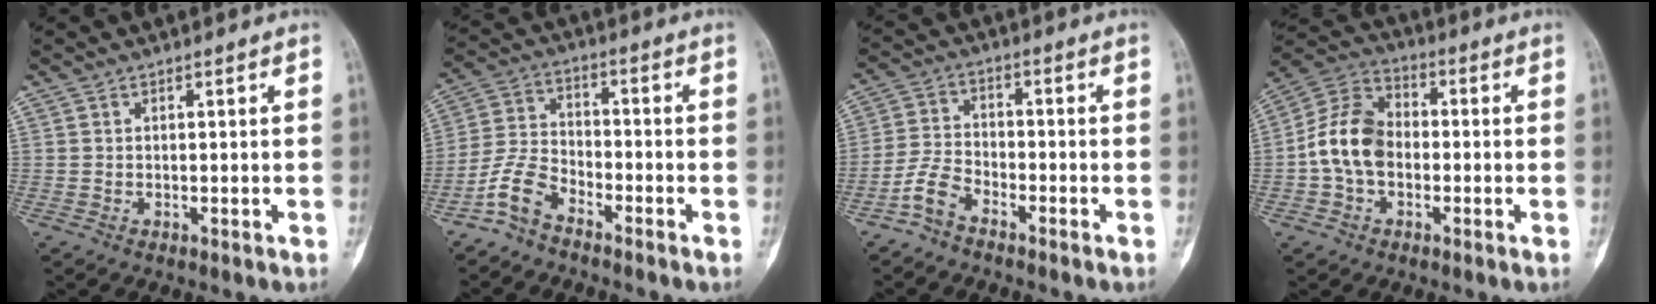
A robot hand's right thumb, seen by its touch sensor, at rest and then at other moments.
{"total": 7.3, "force": [-5.3, 3.4, 3.7], "torque": [-0.078, 0.041, -0.116]}
{"total": 5.4, "force": [-3.9, 2.5, 2.8], "torque": [-0.057, 0.026, -0.088]}
{"total": 11.4, "force": [-1.6, 8.2, 7.8], "torque": [-0.135, 0.036, -0.044]}